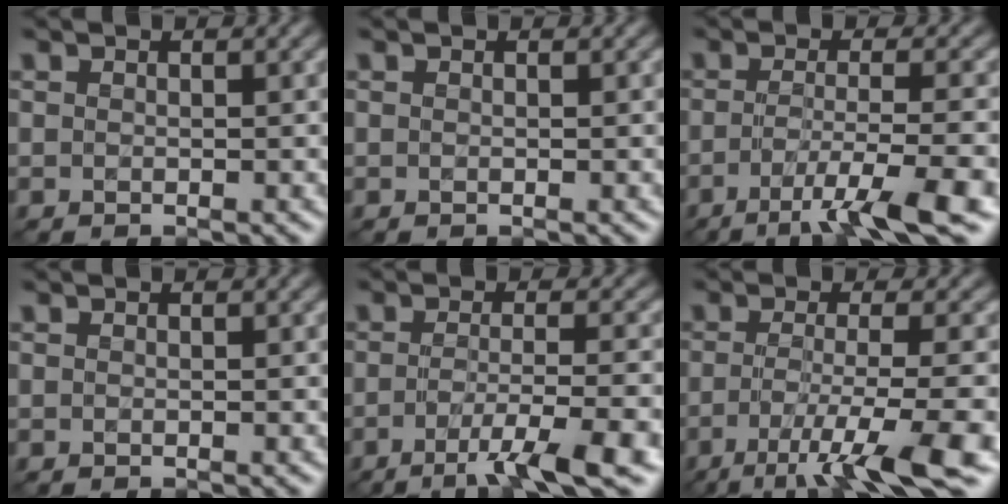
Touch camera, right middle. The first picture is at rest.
{"total": 0.0}
{"total": 7.0, "force": [-3.5, 1.0, 6.1], "torque": [-0.092, -0.006, -0.061]}
{"total": 0.0}
{"total": 6.6, "force": [-3.3, 1.0, 5.7], "torque": [-0.083, -0.004, -0.059]}
{"total": 9.0, "force": [-4.3, 1.7, 7.7], "torque": [-0.113, -0.007, -0.074]}